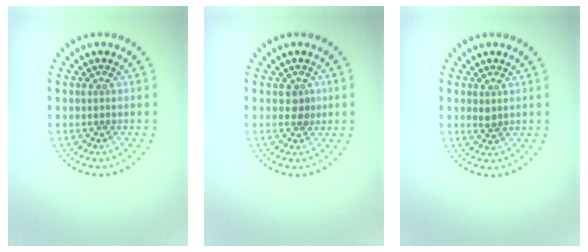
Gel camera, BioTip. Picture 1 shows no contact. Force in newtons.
{"total": 1.1, "press": 1.1, "slide": 0.4}
{"total": 0.9, "press": 0.9, "slide": 0.2}